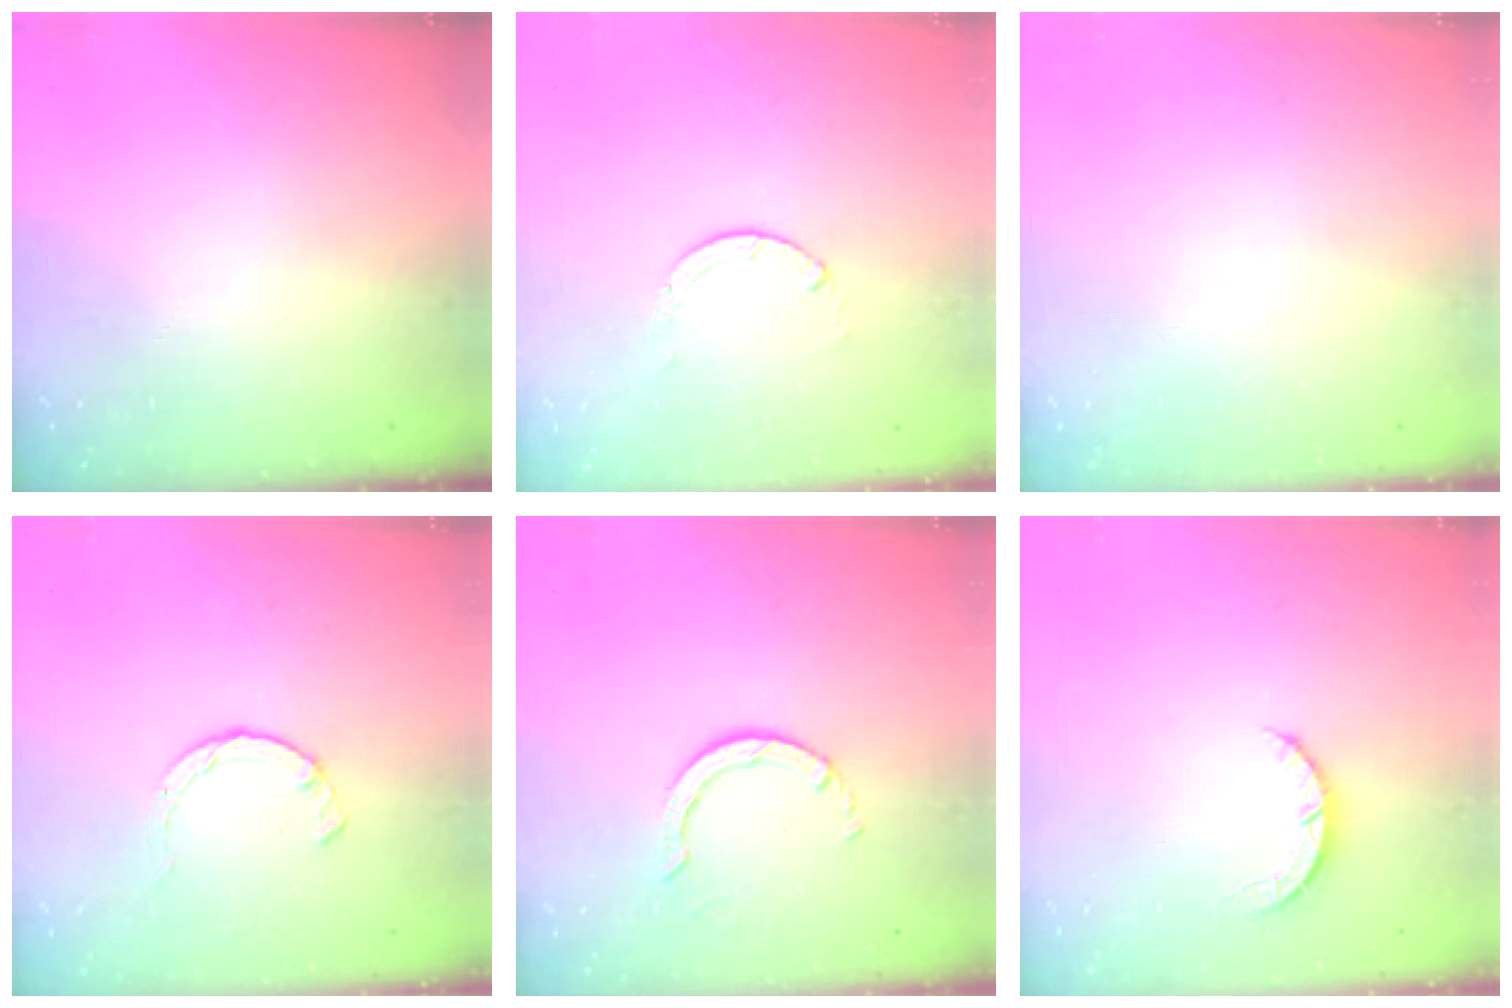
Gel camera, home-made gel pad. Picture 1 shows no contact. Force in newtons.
{"total": 0.0}
{"total": 0.0}
{"total": 1.4, "press": 1.3, "slide": 0.3}
{"total": 3.0, "press": 3.0, "slide": 0.4}
{"total": 2.7, "press": 2.7, "slide": 0.4}